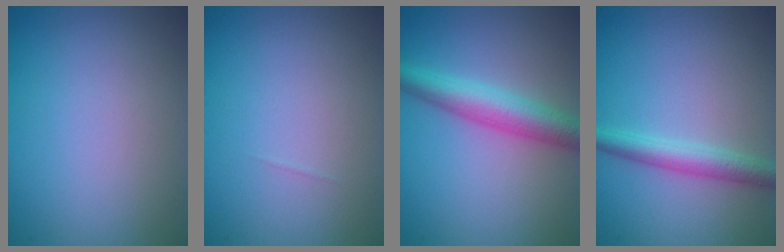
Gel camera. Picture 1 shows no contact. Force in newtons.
{"total": 0.0}
{"total": 4.7, "press": 4.7, "slide": 0.1}
{"total": 3.0, "press": 3.0, "slide": 0.1}